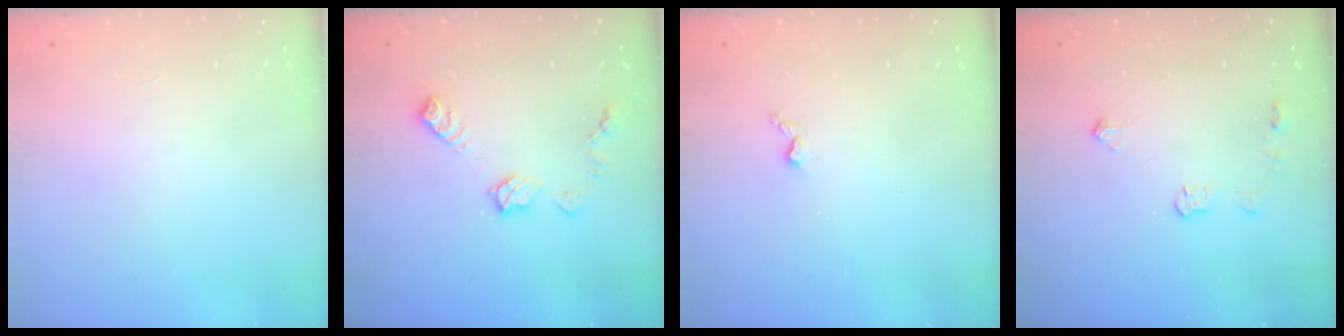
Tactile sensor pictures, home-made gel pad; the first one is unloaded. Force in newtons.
{"total": 9.9, "press": 9.9, "slide": 0.4}
{"total": 2.9, "press": 2.9, "slide": 0.5}
{"total": 4.3, "press": 4.3, "slide": 0.6}